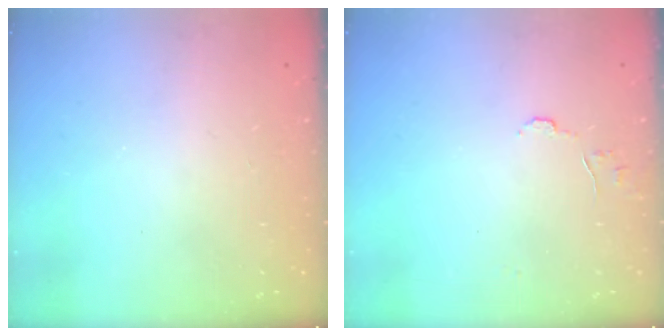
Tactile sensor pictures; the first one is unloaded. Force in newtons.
{"total": 5.8, "press": 5.8, "slide": 0.4}